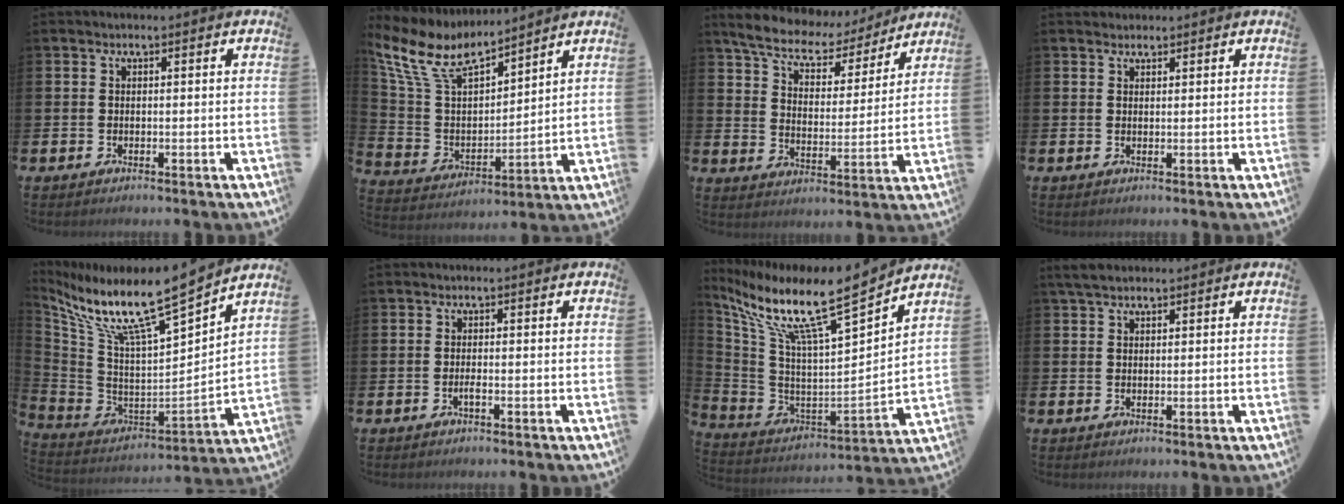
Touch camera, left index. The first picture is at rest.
{"total": 9.6, "force": [7.9, 3.7, 3.9], "torque": [-0.118, -0.044, 0.142]}
{"total": 7.5, "force": [6.8, 2.2, 2.2], "torque": [-0.072, -0.049, 0.115]}
{"total": 1.5, "force": [1.4, 0.6, -0.2], "torque": [0.013, -0.001, 0.024]}
{"total": 11.3, "force": [9.2, 0.9, 6.4], "torque": [-0.162, -0.072, 0.152]}
{"total": 0.6, "force": [-0.3, 0.0, 0.5], "torque": [-0.013, -0.002, -0.005]}
{"total": 11.7, "force": [8.7, 1.8, 7.6], "torque": [-0.170, -0.064, 0.139]}
{"total": 3.0, "force": [2.5, 1.0, 1.2], "torque": [-0.026, 0.000, 0.046]}